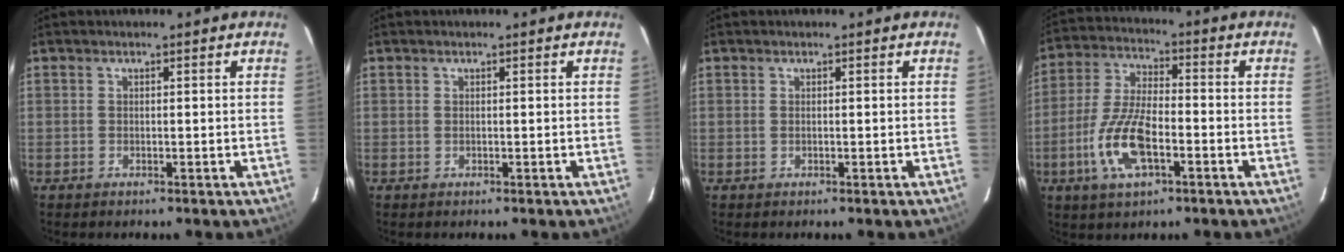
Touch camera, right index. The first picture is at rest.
{"total": 0.0}
{"total": 0.0}
{"total": 12.2, "force": [-4.6, 4.7, 10.2], "torque": [-0.221, -0.003, -0.088]}